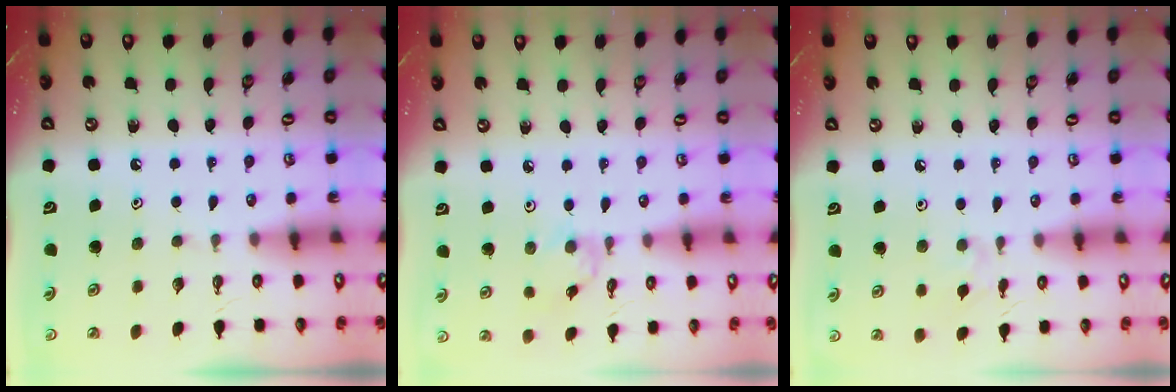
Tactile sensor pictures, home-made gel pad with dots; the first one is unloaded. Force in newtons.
{"total": 1.7, "press": 1.6, "slide": 0.4}
{"total": 1.9, "press": 1.9, "slide": 0.4}